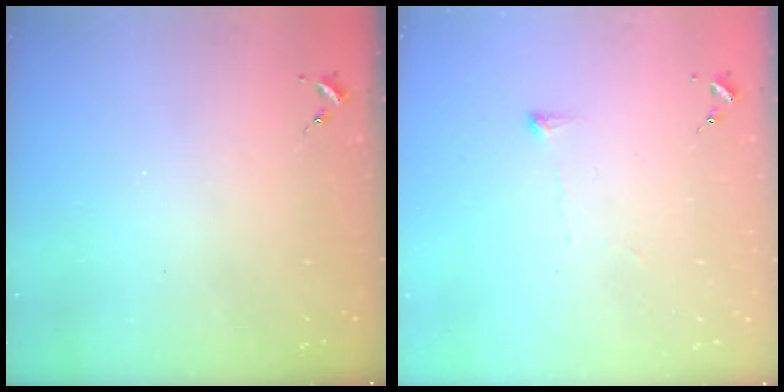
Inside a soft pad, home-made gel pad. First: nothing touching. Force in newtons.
{"total": 3.6, "press": 3.5, "slide": 0.5}